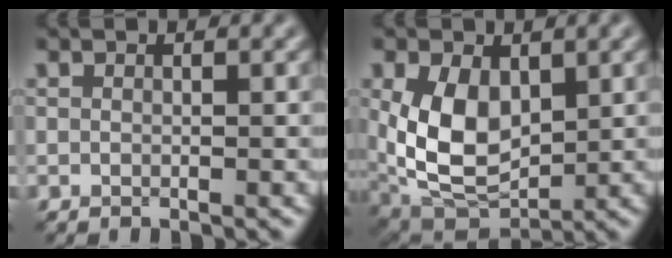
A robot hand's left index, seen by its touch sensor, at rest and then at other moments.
{"total": 8.0, "force": [0.8, 5.0, 6.2], "torque": [-0.142, -0.012, 0.017]}